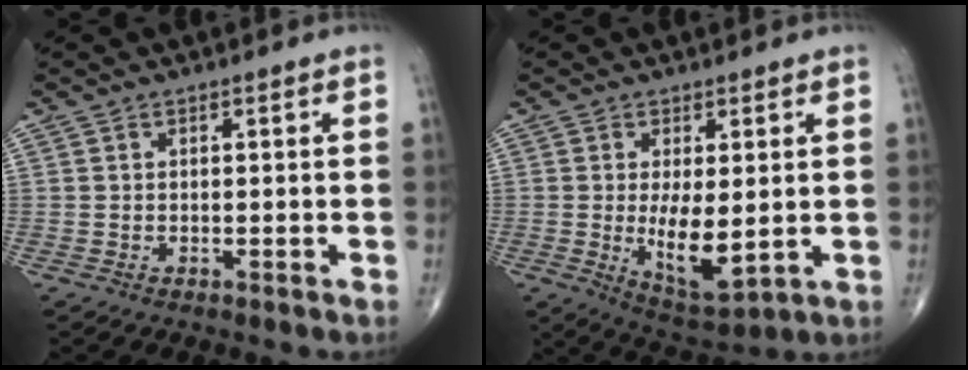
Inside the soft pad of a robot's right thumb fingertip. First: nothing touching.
{"total": 9.7, "force": [-0.5, 3.9, 8.9], "torque": [-0.137, -0.024, 0.007]}